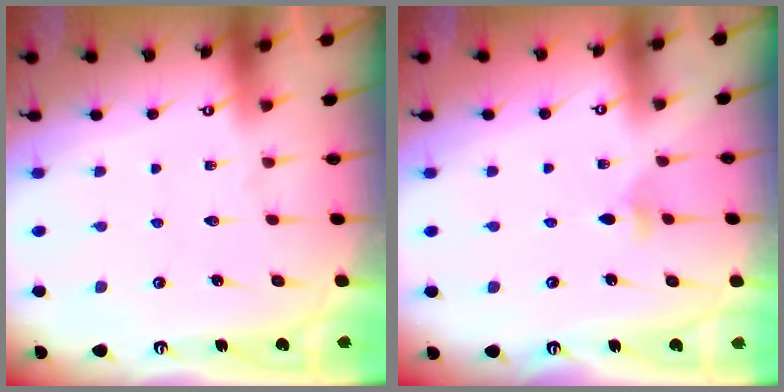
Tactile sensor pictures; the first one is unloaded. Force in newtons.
{"total": 3.5, "press": 3.5, "slide": 0.7}